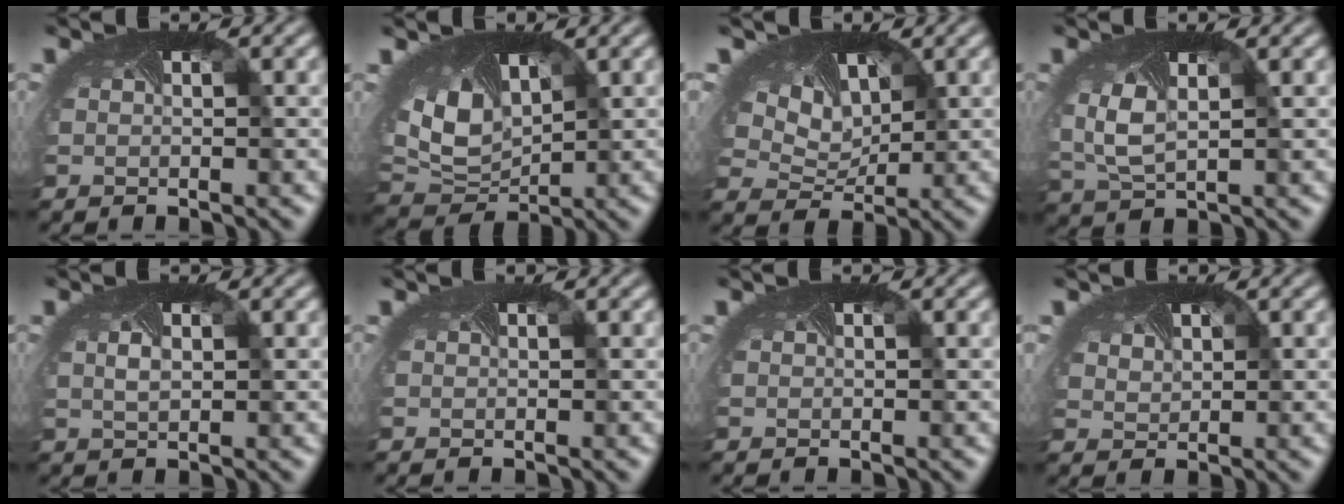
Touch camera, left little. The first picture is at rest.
{"total": 5.4, "force": [1.7, 3.8, 3.6], "torque": [-0.103, -0.020, 0.037]}
{"total": 7.9, "force": [4.6, 4.9, 4.2], "torque": [-0.103, 0.012, 0.069]}
{"total": 3.5, "force": [0.3, 2.0, 2.8], "torque": [-0.090, -0.016, 0.010]}
{"total": 0.7, "force": [0.1, 0.3, 0.6], "torque": [-0.031, -0.010, 0.011]}
{"total": 0.0}
{"total": 0.0}
{"total": 1.2, "force": [0.9, 0.5, -0.4], "torque": [-0.012, -0.012, 0.023]}